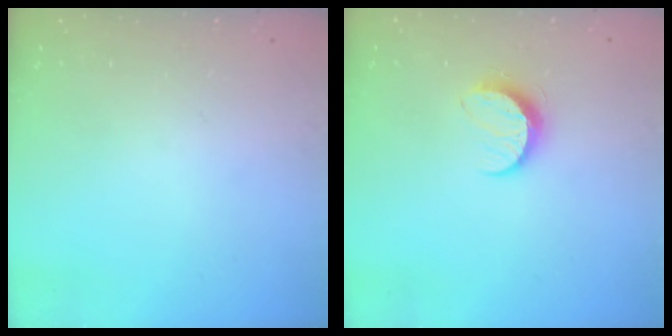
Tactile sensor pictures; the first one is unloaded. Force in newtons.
{"total": 7.2, "press": 7.1, "slide": 0.6}